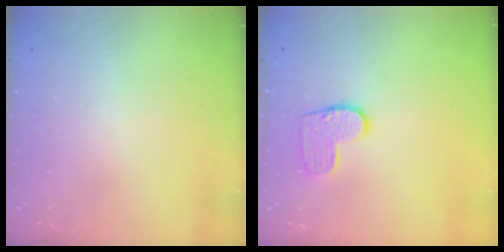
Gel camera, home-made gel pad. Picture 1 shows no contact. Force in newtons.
{"total": 9.0, "press": 9.0, "slide": 0.5}